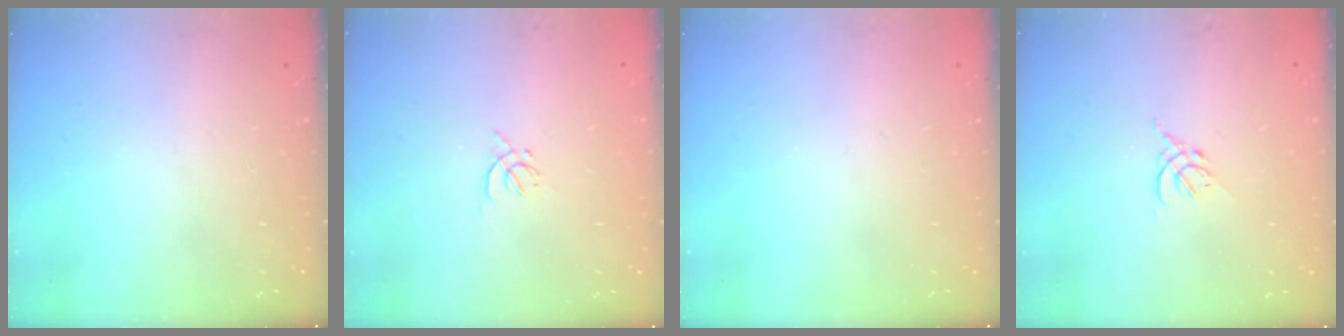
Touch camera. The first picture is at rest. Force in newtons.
{"total": 1.7, "press": 1.7, "slide": 0.5}
{"total": 0.0}
{"total": 1.6, "press": 1.5, "slide": 0.6}